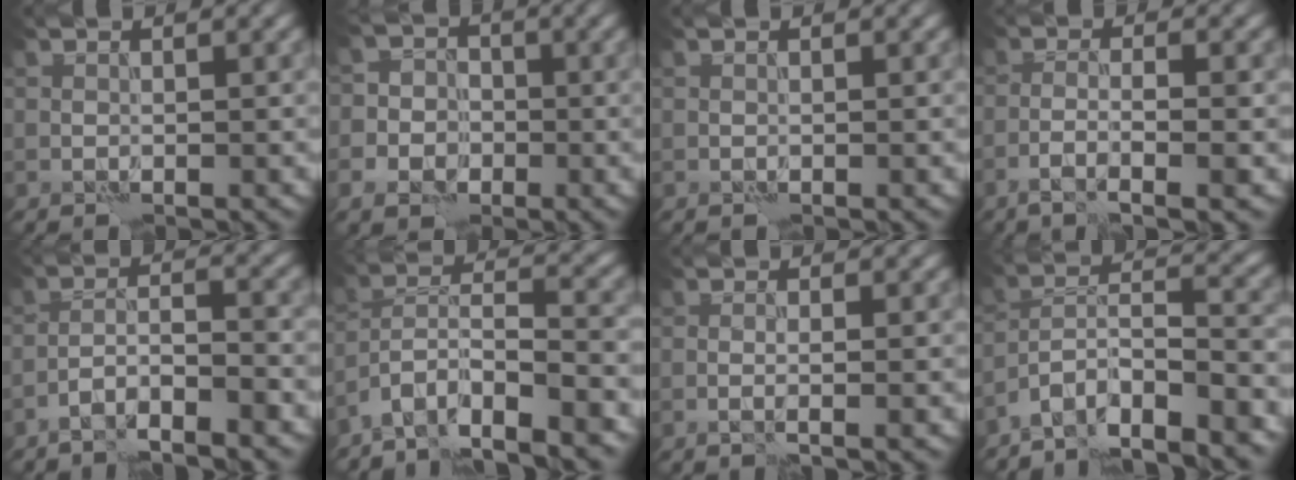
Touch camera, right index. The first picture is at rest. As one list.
[{"total": 5.5, "force": [-2.0, 4.9, 1.5], "torque": [-0.008, -0.004, -0.057]}, {"total": 0.0}, {"total": 3.6, "force": [-1.9, 0.3, 3.1], "torque": [-0.055, 0.001, -0.038]}, {"total": 4.4, "force": [-3.3, 0.5, 2.8], "torque": [-0.043, 0.008, -0.063]}, {"total": 8.9, "force": [-7.0, 2.3, 5.0], "torque": [-0.080, 0.010, -0.123]}, {"total": 1.0, "force": [-0.2, -0.2, 1.0], "torque": [-0.015, 0.000, -0.006]}, {"total": 9.9, "force": [-7.8, 2.5, 5.6], "torque": [-0.087, 0.012, -0.129]}]